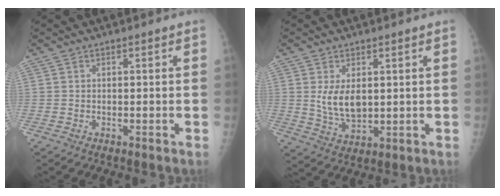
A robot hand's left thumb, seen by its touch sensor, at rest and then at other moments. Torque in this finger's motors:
{"motor_torque": [0.67, 0.94, 0.69, -0.46, 0.07]}